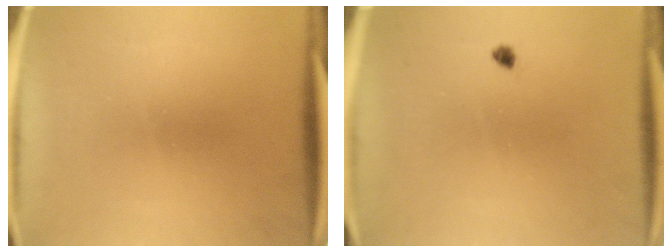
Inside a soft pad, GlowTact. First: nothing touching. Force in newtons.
{"total": 0.9}